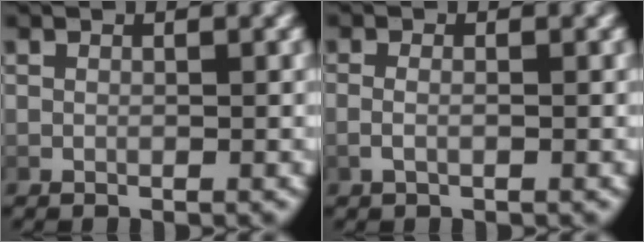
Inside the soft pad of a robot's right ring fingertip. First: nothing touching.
{"total": 1.1, "force": [-0.5, 0.3, 1.0], "torque": [-0.029, -0.007, -0.005]}